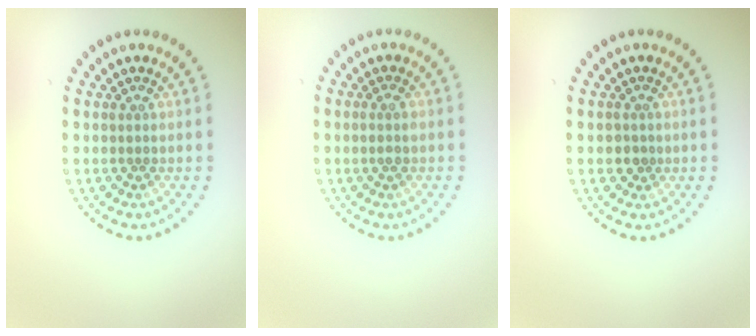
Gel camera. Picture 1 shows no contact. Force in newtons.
{"total": 0.9, "press": 0.9, "slide": 0.2}
{"total": 1.3, "press": 1.1, "slide": 0.7}